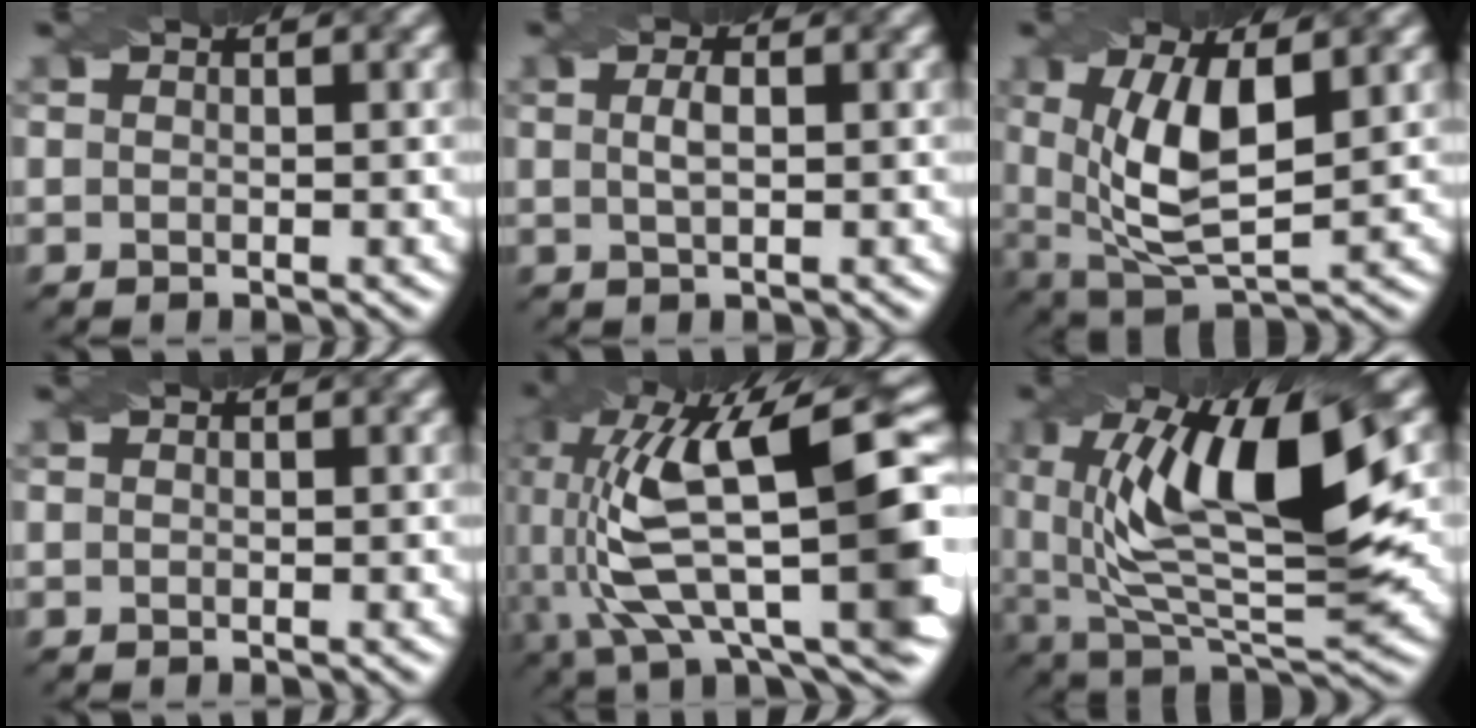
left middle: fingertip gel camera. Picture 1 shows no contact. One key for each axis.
{"total": 1.6, "fx": 0.2, "fy": 0.5, "fz": 1.5, "tx": -0.032, "ty": 0.003, "tz": 0.004}
{"total": 8.6, "fx": 1.3, "fy": 3.6, "fz": 7.7, "tx": -0.156, "ty": -0.005, "tz": 0.023}
{"total": 0.0}
{"total": 14.9, "fx": 0.4, "fy": 6.2, "fz": 13.6, "tx": -0.257, "ty": 0.018, "tz": 0.007}
{"total": 12.9, "fx": 2.9, "fy": 4.1, "fz": 11.9, "tx": -0.200, "ty": 0.000, "tz": 0.049}